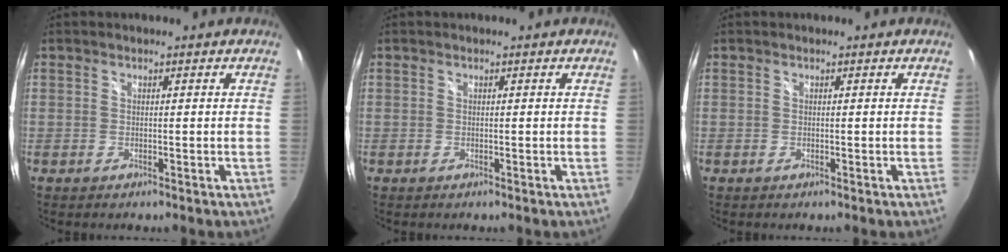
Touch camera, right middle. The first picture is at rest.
{"total": 0.0}
{"total": 0.0}